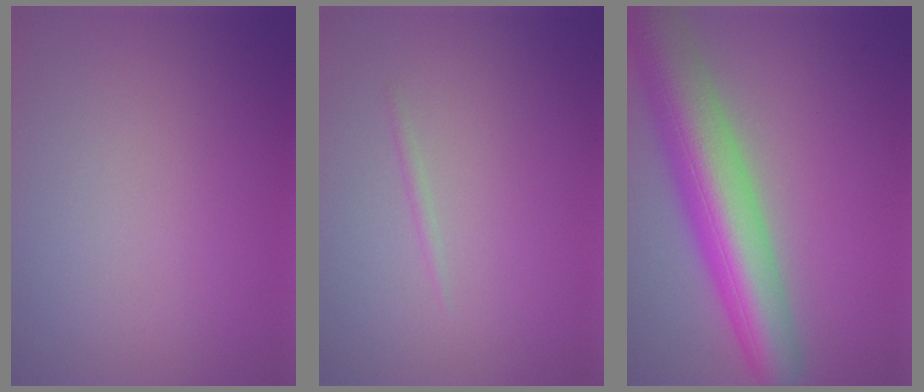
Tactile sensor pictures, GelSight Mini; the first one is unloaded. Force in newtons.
{"total": 0.5, "press": 0.5, "slide": 0.0}
{"total": 10.8, "press": 10.8, "slide": 0.5}